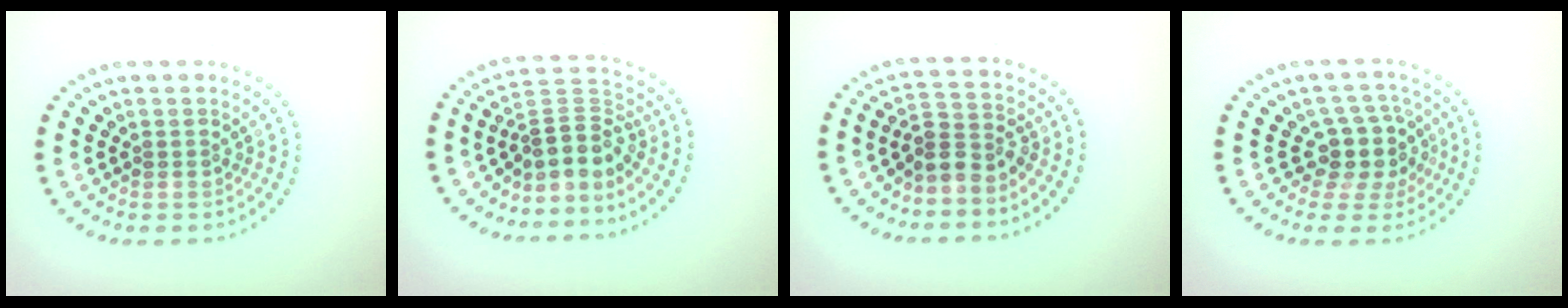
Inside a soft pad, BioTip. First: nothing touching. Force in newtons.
{"total": 3.5, "press": 2.4, "slide": 2.5}
{"total": 2.7, "press": 2.2, "slide": 1.7}
{"total": 3.8, "press": 3.1, "slide": 2.3}